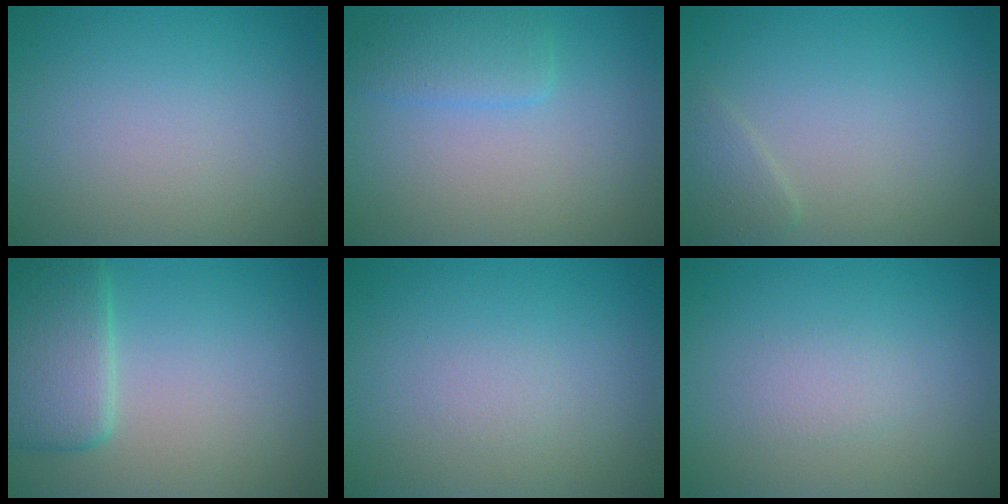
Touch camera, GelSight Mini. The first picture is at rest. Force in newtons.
{"total": 2.3, "press": 2.3, "slide": 0.2}
{"total": 1.3, "press": 1.3, "slide": 0.1}
{"total": 4.9, "press": 4.9, "slide": 0.3}
{"total": 0.6, "press": 0.6, "slide": 0.0}
{"total": 1.1, "press": 1.1, "slide": 0.1}